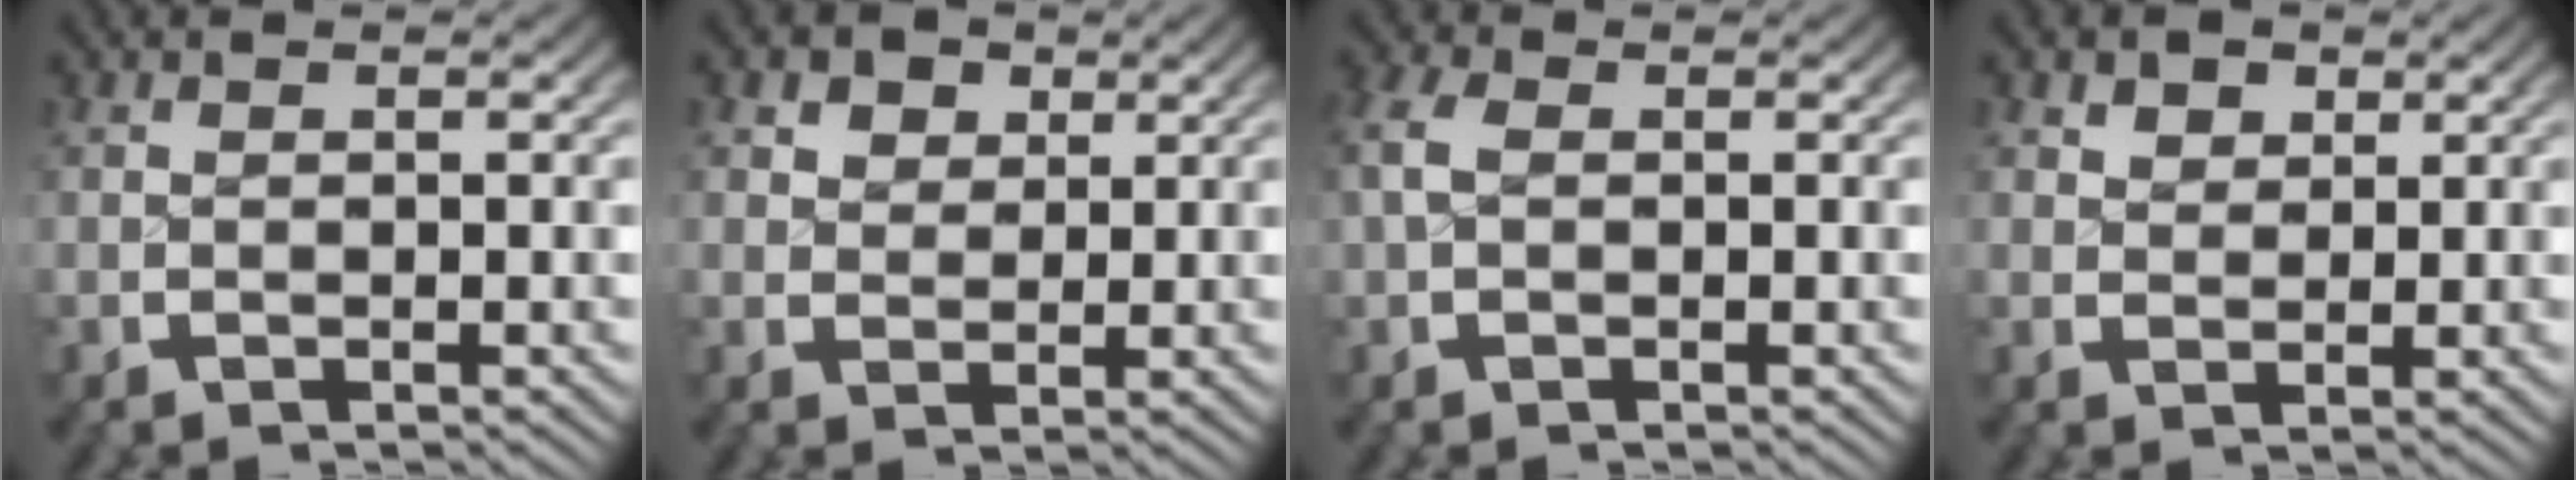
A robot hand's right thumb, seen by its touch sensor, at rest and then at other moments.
{"total": 2.8, "force": [1.5, 2.2, 1.0], "torque": [-0.010, -0.006, 0.025]}
{"total": 1.9, "force": [0.2, 1.5, 1.2], "torque": [-0.039, -0.001, 0.005]}
{"total": 2.0, "force": [1.3, 1.4, 0.6], "torque": [0.000, -0.004, 0.024]}